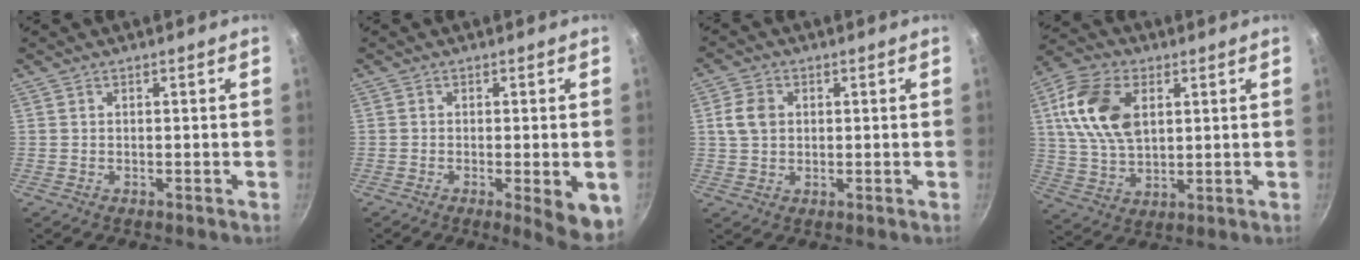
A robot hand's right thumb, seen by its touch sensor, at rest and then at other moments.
{"total": 7.3, "force": [-2.1, 1.8, 6.8], "torque": [-0.077, -0.004, -0.022]}
{"total": 5.1, "force": [0.9, 4.0, 3.1], "torque": [-0.048, 0.005, 0.014]}
{"total": 14.3, "force": [3.8, 9.0, 10.4], "torque": [-0.182, -0.003, 0.072]}